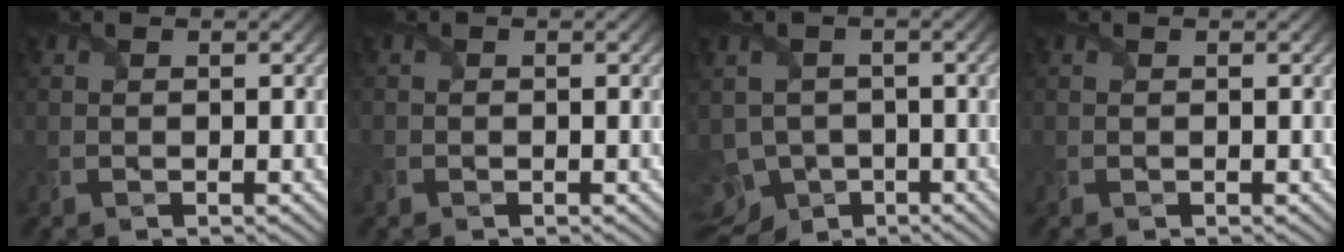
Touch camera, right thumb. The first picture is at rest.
{"total": 0.6, "force": [-0.4, 0.4, 0.0], "torque": [-0.001, -0.007, -0.007]}
{"total": 6.0, "force": [-2.5, 4.8, 2.7], "torque": [-0.066, -0.030, -0.041]}
{"total": 0.0}